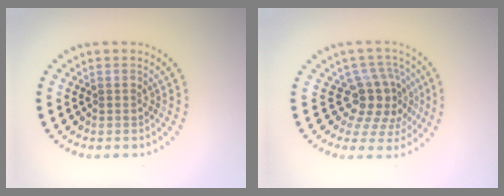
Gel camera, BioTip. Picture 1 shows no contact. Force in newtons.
{"total": 4.2, "press": 3.1, "slide": 2.8}